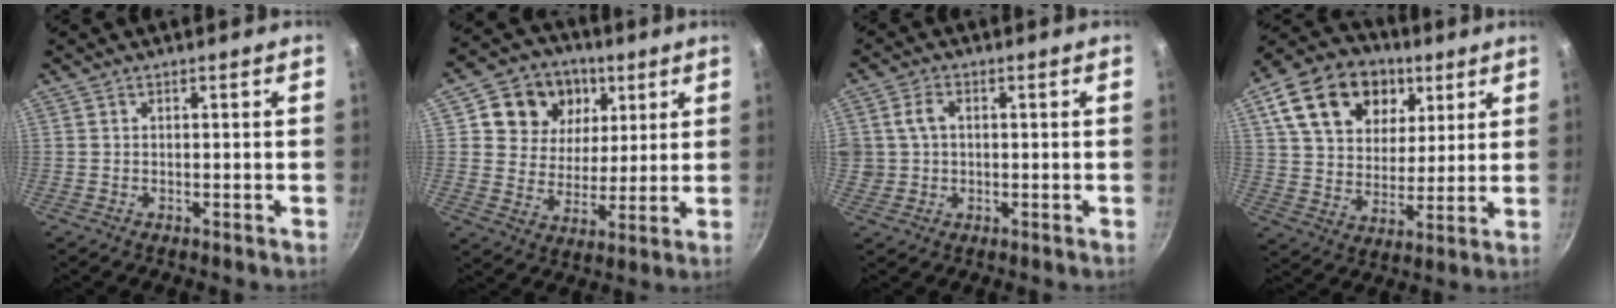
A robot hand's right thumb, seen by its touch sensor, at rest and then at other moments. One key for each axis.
{"total": 14.1, "fx": 5.4, "fy": 11.6, "fz": 5.9, "tx": -0.069, "ty": -0.019, "tz": 0.086}
{"total": 4.4, "fx": 0.8, "fy": 3.5, "fz": 2.5, "tx": -0.031, "ty": 0.008, "tz": 0.017}
{"total": 20.6, "fx": 8.8, "fy": 14.6, "fz": 11.5, "tx": -0.184, "ty": -0.009, "tz": 0.146}